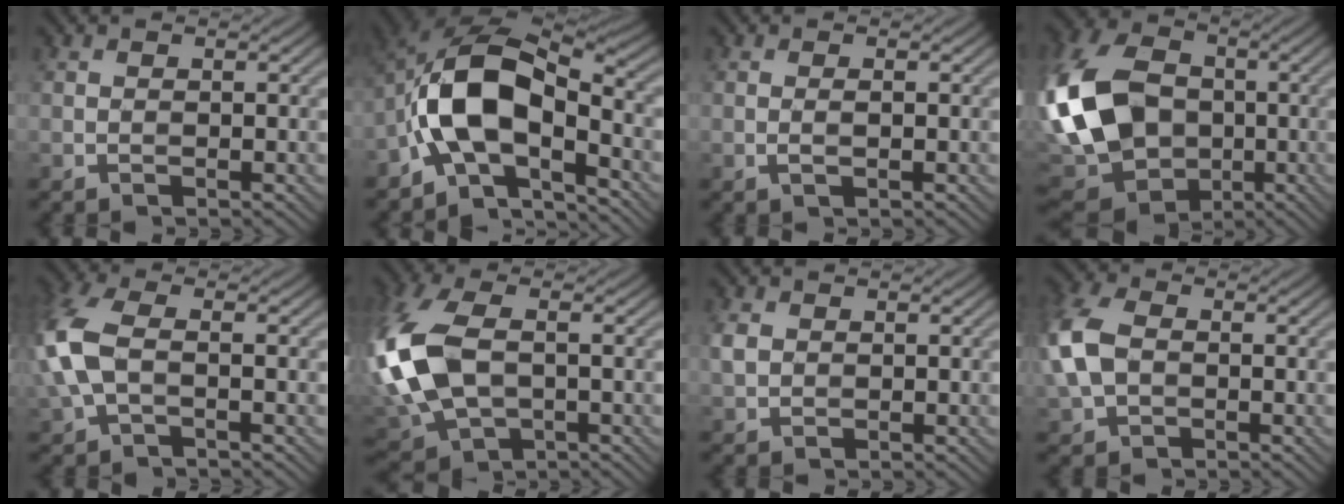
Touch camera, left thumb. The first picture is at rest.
{"total": 11.9, "force": [-3.5, 6.5, 9.4], "torque": [-0.178, 0.004, -0.076]}
{"total": 0.9, "force": [-0.2, 0.2, 0.9], "torque": [-0.017, 0.000, -0.004]}
{"total": 18.1, "force": [-2.1, 13.7, 11.6], "torque": [-0.292, -0.008, -0.035]}
{"total": 7.4, "force": [-0.2, 4.1, 6.2], "torque": [-0.177, 0.007, -0.010]}
{"total": 14.2, "force": [-0.4, 8.4, 11.4], "torque": [-0.314, -0.006, -0.006]}
{"total": 1.8, "force": [0.4, 1.5, 0.9], "torque": [-0.026, 0.001, 0.010]}
{"total": 7.7, "force": [-0.5, 5.4, 5.5], "torque": [-0.169, 0.009, -0.015]}